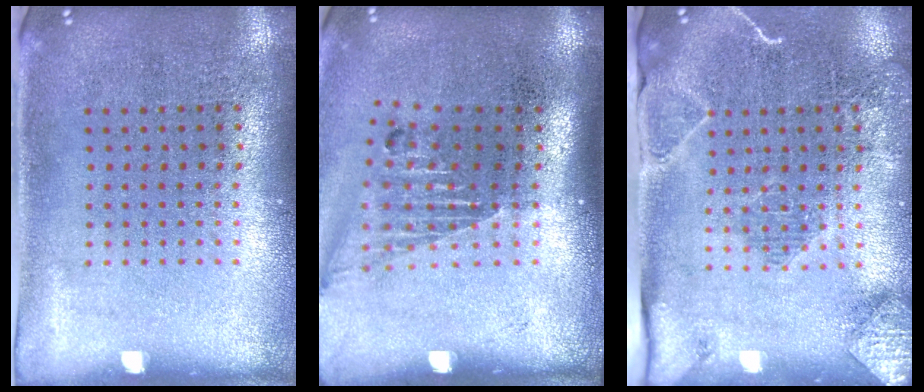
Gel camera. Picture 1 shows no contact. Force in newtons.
{"total": 1.5, "press": 1.2, "slide": 0.9}
{"total": 2.0, "press": 1.9, "slide": 0.3}